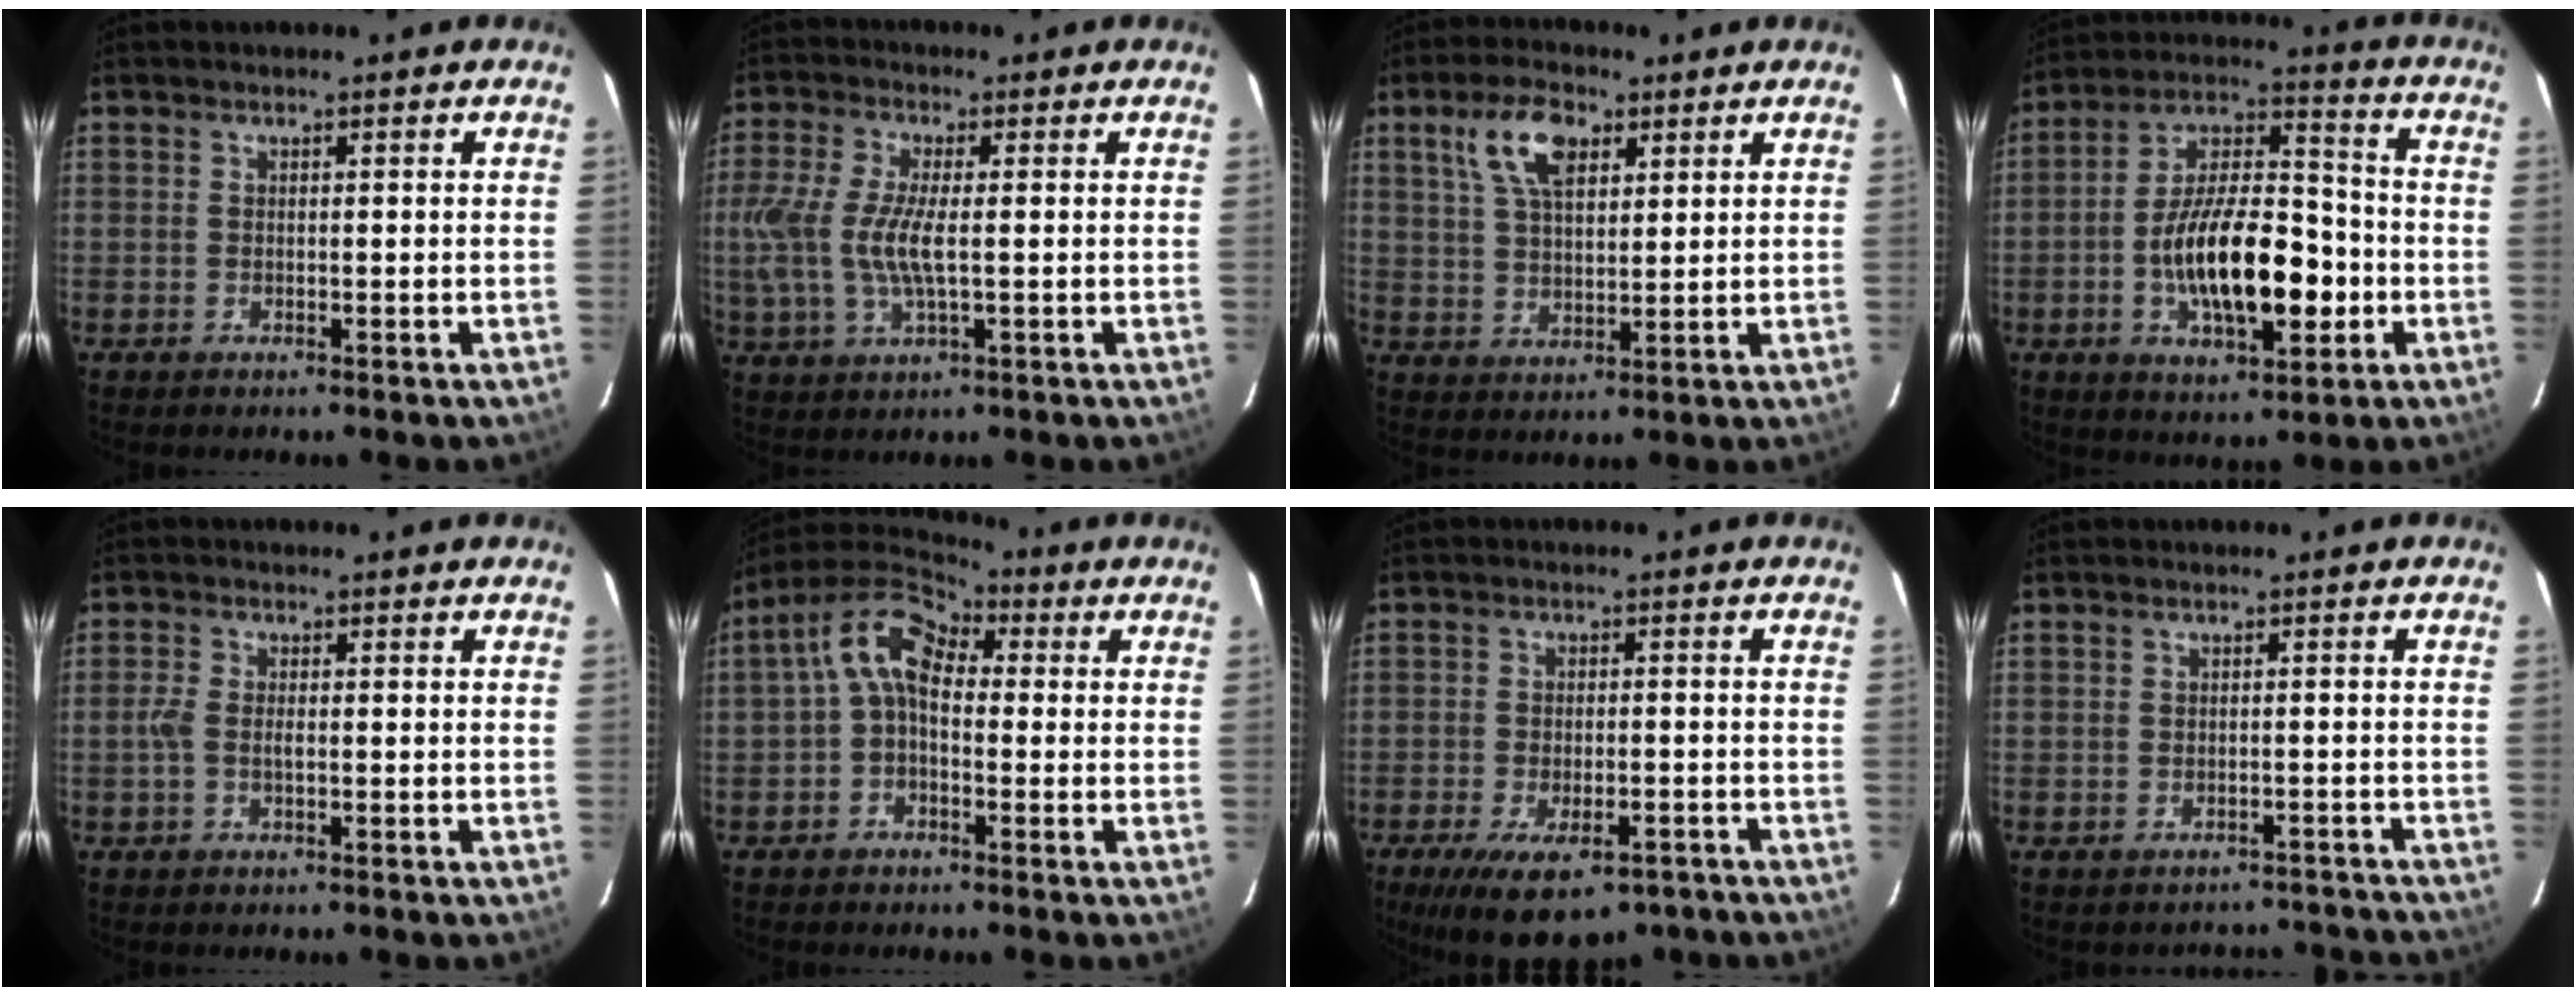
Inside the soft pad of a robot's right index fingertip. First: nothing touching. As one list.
[{"total": 10.0, "force": [-0.3, 3.2, 9.5], "torque": [-0.201, -0.003, -0.005]}, {"total": 8.9, "force": [4.3, 4.3, 6.5], "torque": [-0.124, 0.020, 0.083]}, {"total": 18.0, "force": [-4.5, 7.5, 15.7], "torque": [-0.285, 0.012, -0.073]}, {"total": 2.3, "force": [-0.6, 0.8, 2.1], "torque": [-0.047, 0.004, -0.012]}, {"total": 8.3, "force": [0.1, 5.4, 6.4], "torque": [-0.123, 0.031, -0.010]}, {"total": 13.6, "force": [-8.9, 5.7, 8.6], "torque": [-0.170, -0.027, -0.127]}, {"total": 8.4, "force": [-7.8, 2.9, 1.3], "torque": [-0.016, 0.018, -0.080]}]